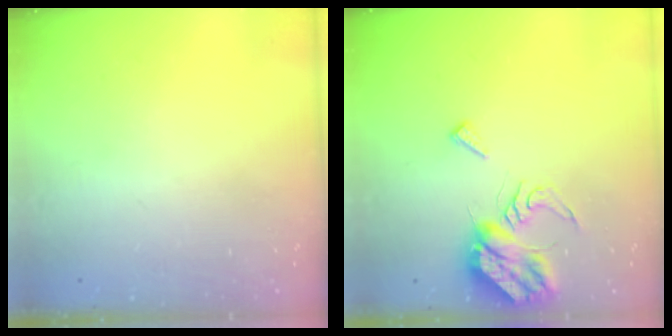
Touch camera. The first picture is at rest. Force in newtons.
{"total": 8.6, "press": 8.6, "slide": 0.6}